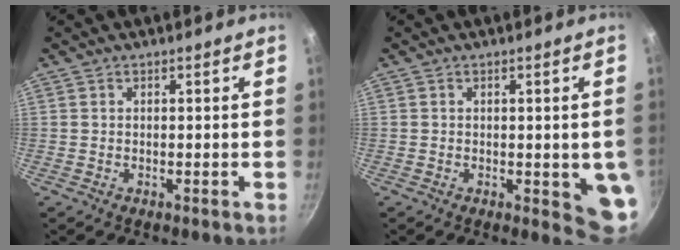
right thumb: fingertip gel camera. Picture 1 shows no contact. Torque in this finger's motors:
{"motor_torque": [1.48, 1.48, 1.10, -0.17, 0.03]}